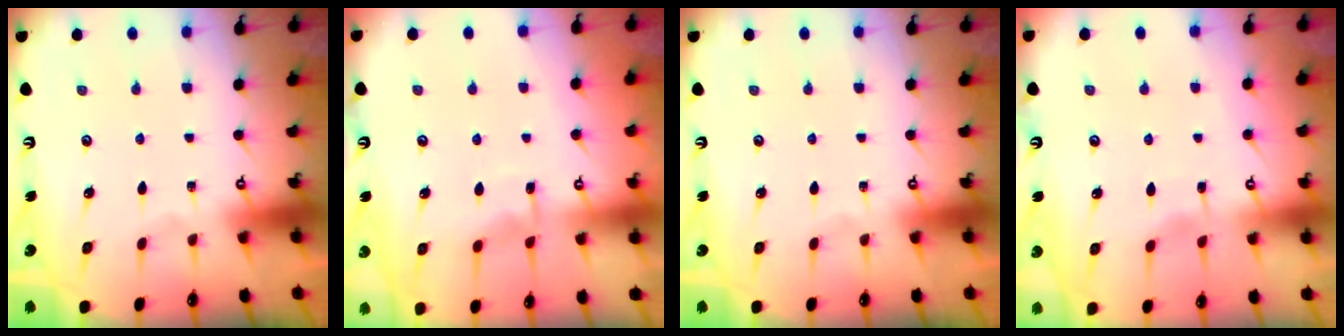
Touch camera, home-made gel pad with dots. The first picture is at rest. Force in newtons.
{"total": 6.0, "press": 5.9, "slide": 0.7}
{"total": 0.0}
{"total": 2.8, "press": 2.8, "slide": 0.4}